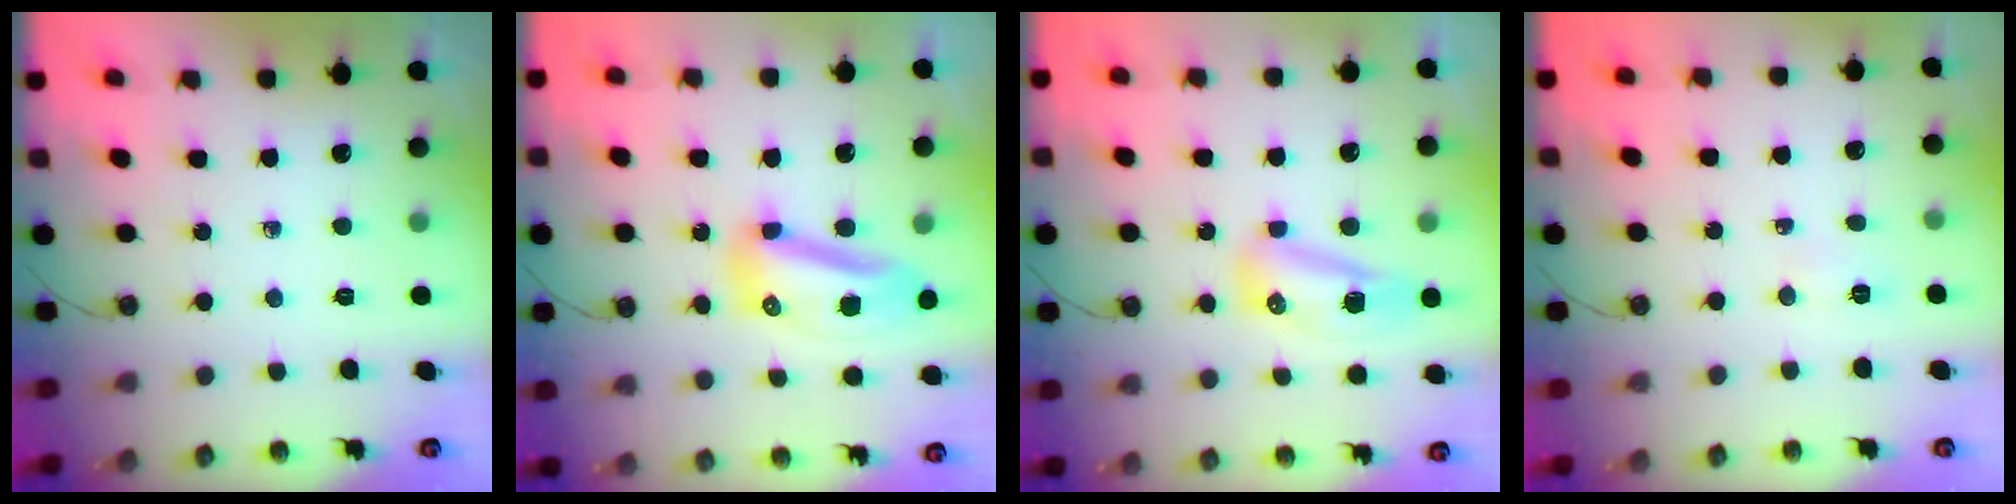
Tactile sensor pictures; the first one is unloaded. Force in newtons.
{"total": 12.0, "press": 11.9, "slide": 1.5}
{"total": 11.5, "press": 9.8, "slide": 6.0}
{"total": 3.8, "press": 3.7, "slide": 1.0}